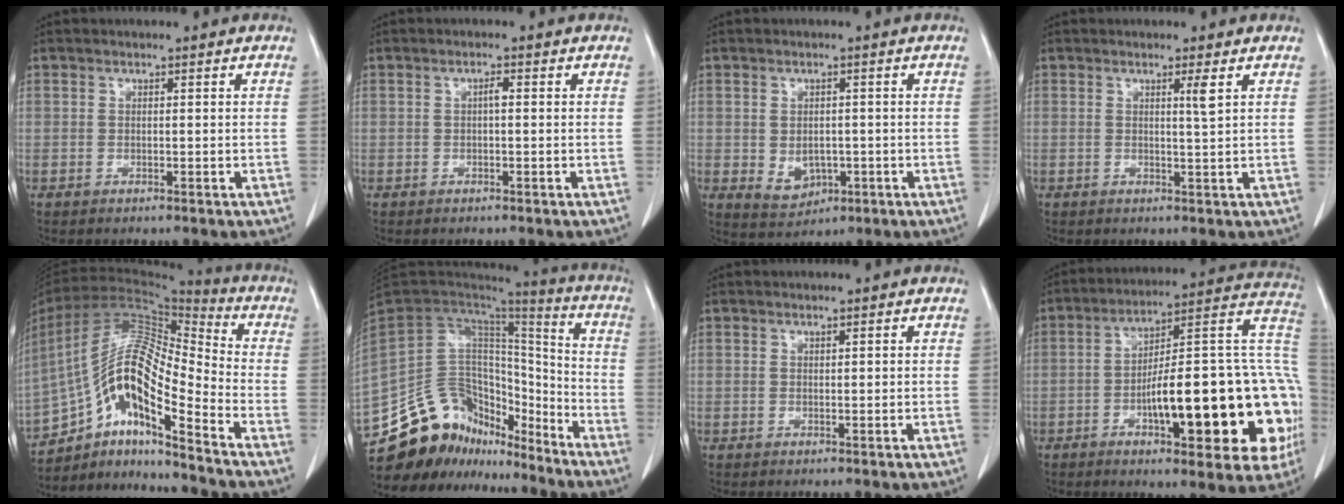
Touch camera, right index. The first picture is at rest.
{"total": 1.1, "force": [0.0, 0.2, 1.1], "torque": [-0.018, 0.003, 0.000]}
{"total": 4.6, "force": [-0.9, 3.4, 2.9], "torque": [-0.046, -0.001, 0.003]}
{"total": 1.9, "force": [0.8, -0.5, 1.6], "torque": [-0.029, -0.008, 0.015]}
{"total": 17.3, "force": [-9.9, 3.6, 13.7], "torque": [-0.268, 0.027, -0.175]}
{"total": 21.1, "force": [-17.9, 9.5, 6.0], "torque": [-0.131, 0.054, -0.296]}
{"total": 0.5, "force": [0.2, 0.0, 0.5], "torque": [-0.010, 0.000, 0.004]}
{"total": 27.6, "force": [-6.0, 6.3, 26.2], "torque": [-0.278, 0.028, -0.078]}